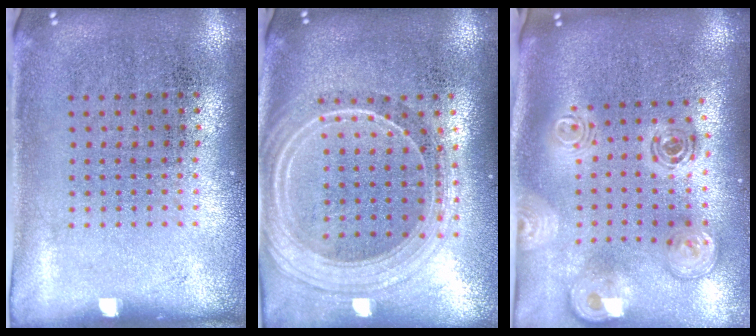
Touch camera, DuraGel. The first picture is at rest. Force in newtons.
{"total": 2.3, "press": 2.0, "slide": 1.2}
{"total": 2.1, "press": 1.7, "slide": 1.3}